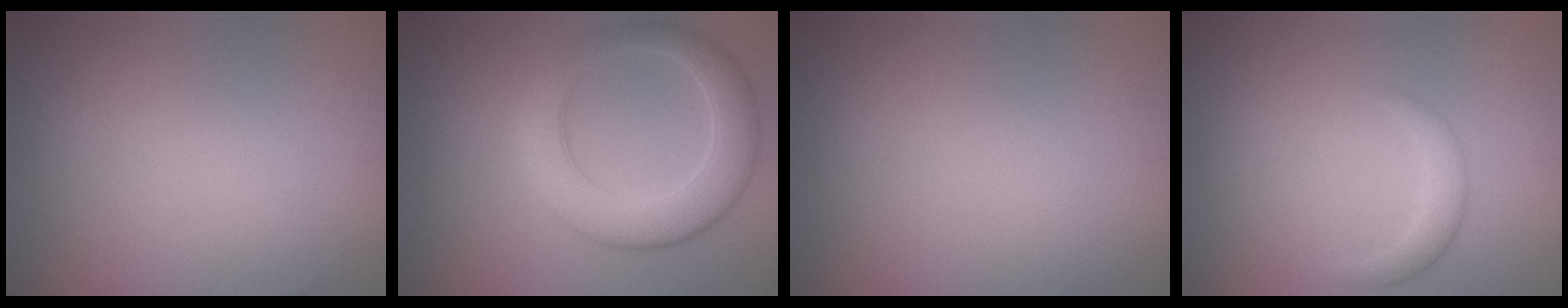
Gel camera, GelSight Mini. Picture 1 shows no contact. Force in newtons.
{"total": 6.1, "press": 6.1, "slide": 0.6}
{"total": 0.0}
{"total": 1.6, "press": 1.6, "slide": 0.1}